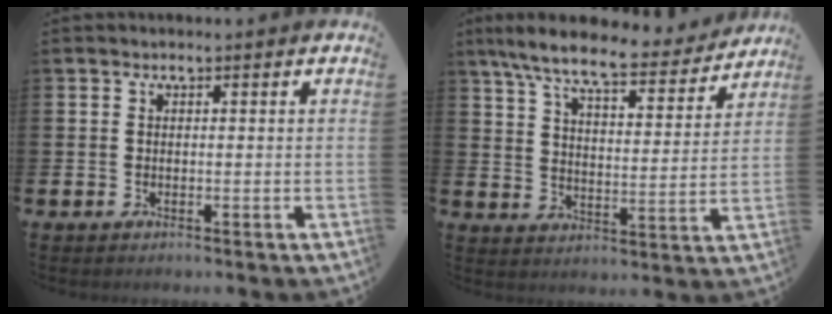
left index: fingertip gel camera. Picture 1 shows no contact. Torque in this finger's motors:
{"motor_torque": [1.14, -1.00, 0.52, 0.21]}